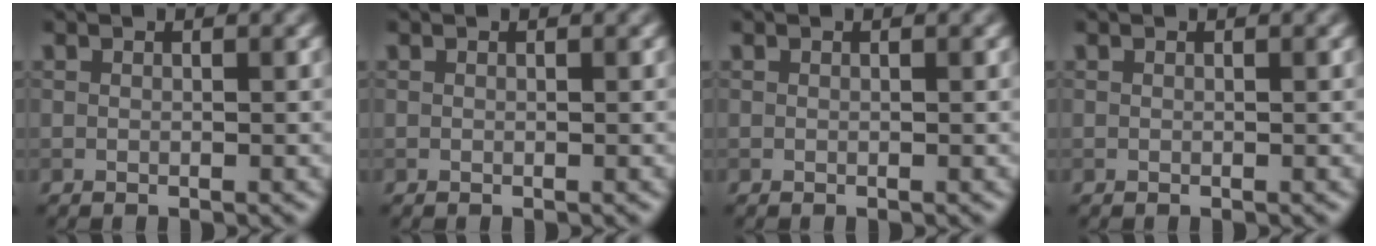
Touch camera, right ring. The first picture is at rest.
{"total": 0.0}
{"total": 0.0}
{"total": 0.0}